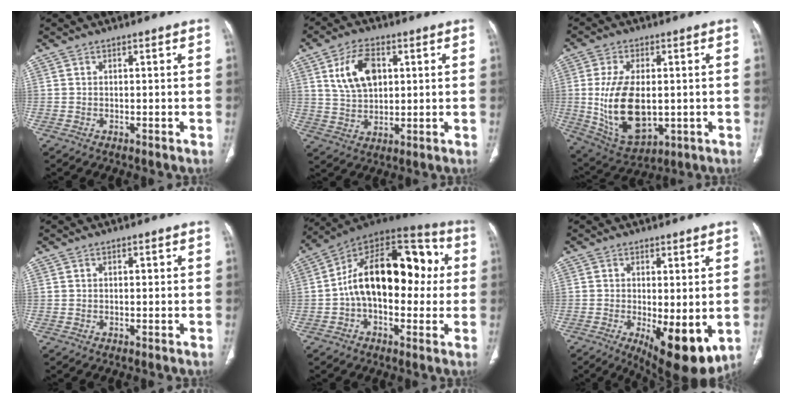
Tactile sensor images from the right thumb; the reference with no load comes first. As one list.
[{"total": 10.1, "force": [3.2, 6.1, 7.3], "torque": [-0.120, -0.005, 0.064]}, {"total": 15.6, "force": [-0.6, 8.7, 13.0], "torque": [-0.237, -0.010, 0.012]}, {"total": 1.0, "force": [0.3, 0.5, 0.8], "torque": [-0.013, 0.003, 0.005]}, {"total": 22.6, "force": [1.4, 13.1, 18.3], "torque": [-0.255, 0.051, 0.010]}, {"total": 11.1, "force": [-2.3, 4.0, 10.0], "torque": [-0.141, -0.027, -0.021]}]